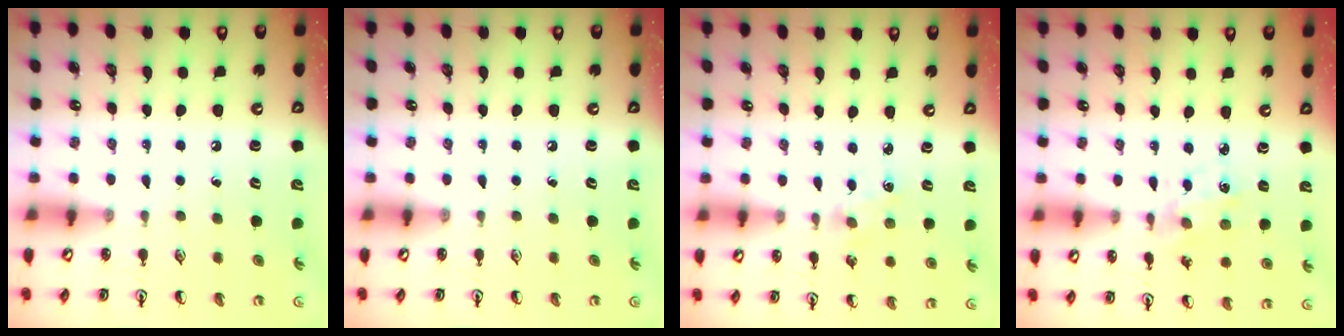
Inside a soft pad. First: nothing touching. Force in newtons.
{"total": 0.0}
{"total": 2.1, "press": 2.1, "slide": 0.3}
{"total": 1.6, "press": 1.6, "slide": 0.2}